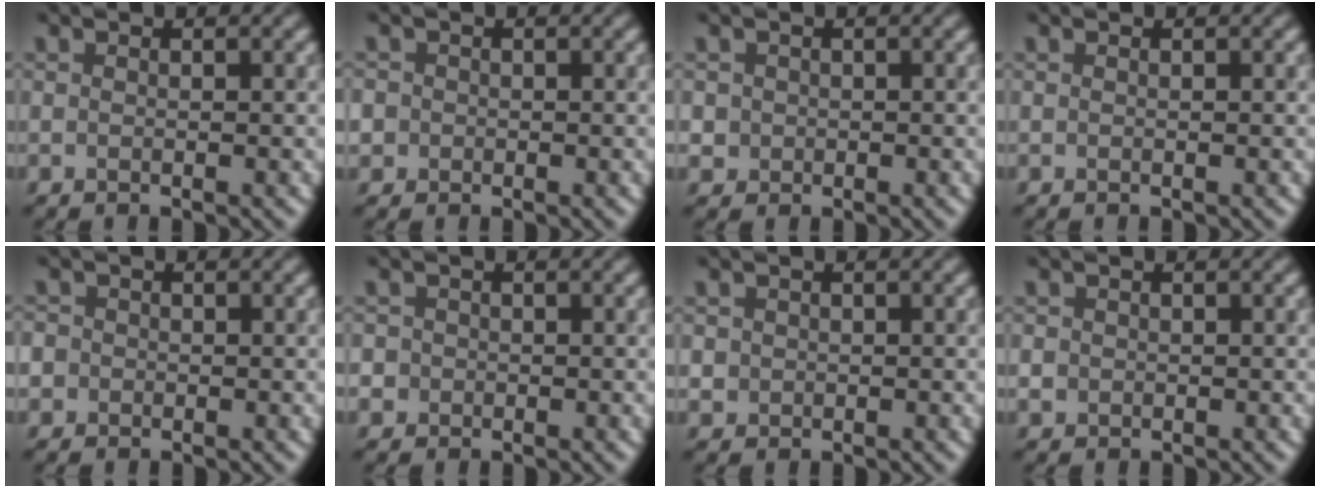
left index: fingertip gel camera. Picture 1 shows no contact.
{"total": 2.0, "force": [-0.1, 2.0, 0.3], "torque": [0.014, 0.009, -0.022]}
{"total": 2.8, "force": [-0.3, 2.8, 0.5], "torque": [0.002, 0.011, -0.026]}
{"total": 0.0}
{"total": 1.5, "force": [-0.1, 1.5, 0.2], "torque": [0.017, 0.009, -0.013]}
{"total": 1.6, "force": [-0.3, 1.6, 0.2], "torque": [0.013, 0.008, -0.013]}
{"total": 1.1, "force": [0.0, 1.1, -0.1], "torque": [0.013, -0.001, 0.004]}
{"total": 0.7, "force": [-0.1, 0.7, 0.0], "torque": [0.005, 0.000, -0.003]}